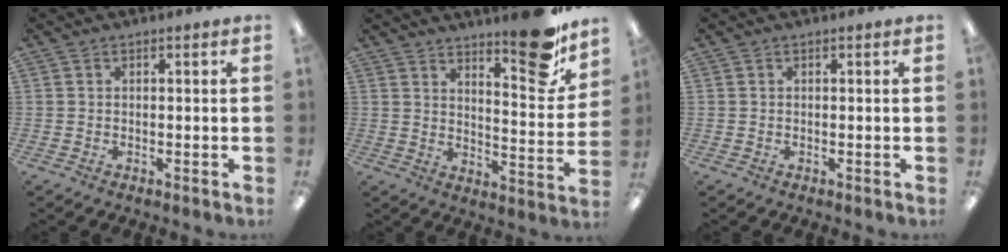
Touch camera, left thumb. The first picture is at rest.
{"total": 14.3, "force": [11.0, 4.1, 8.1], "torque": [-0.094, -0.085, 0.181]}
{"total": 0.0}